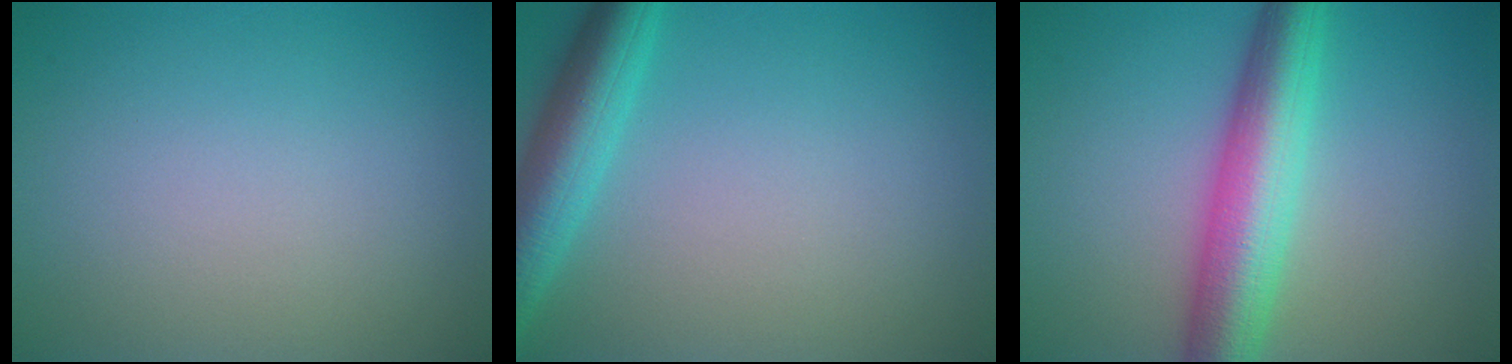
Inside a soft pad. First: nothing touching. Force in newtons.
{"total": 5.1, "press": 5.1, "slide": 0.3}
{"total": 7.4, "press": 7.4, "slide": 0.2}